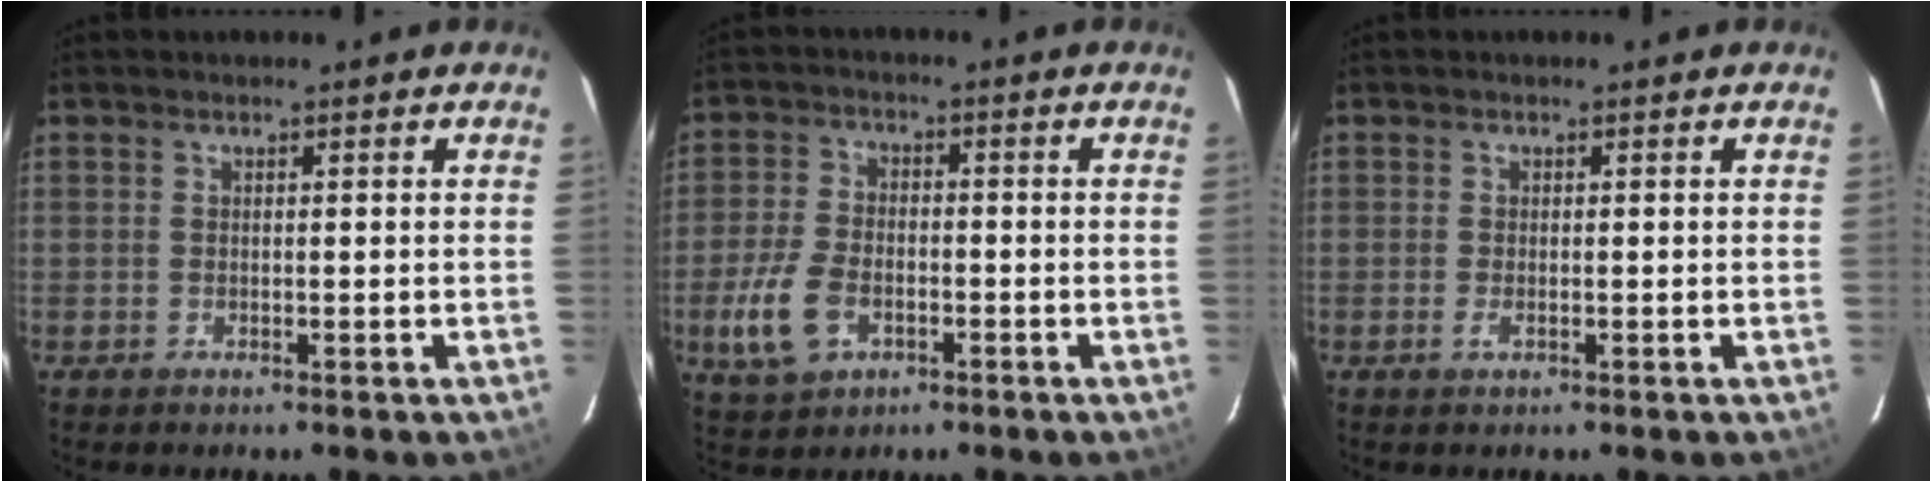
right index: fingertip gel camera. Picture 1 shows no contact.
{"total": 8.5, "force": [-3.8, 5.5, 5.3], "torque": [-0.135, -0.003, -0.067]}
{"total": 1.3, "force": [-0.5, 0.4, 1.1], "torque": [-0.024, -0.002, -0.008]}